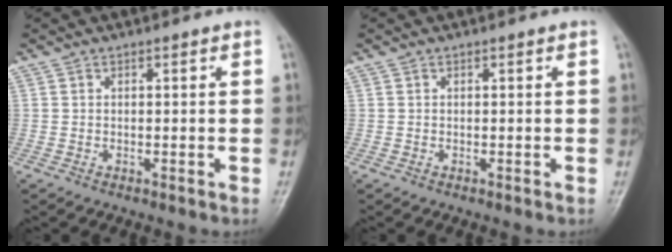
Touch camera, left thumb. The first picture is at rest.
{"total": 0.0}